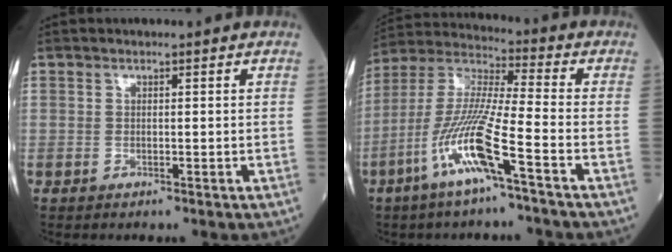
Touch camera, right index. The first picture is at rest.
{"total": 12.7, "force": [-5.9, 0.0, 11.3], "torque": [-0.242, -0.006, -0.121]}